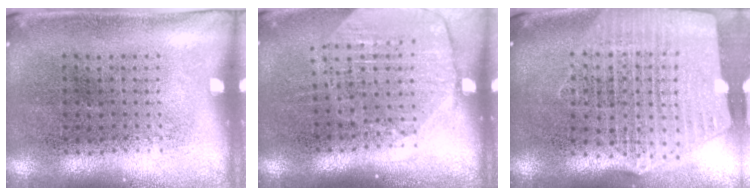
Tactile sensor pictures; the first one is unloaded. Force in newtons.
{"total": 2.1, "press": 1.8, "slide": 0.9}
{"total": 2.6, "press": 2.3, "slide": 1.3}